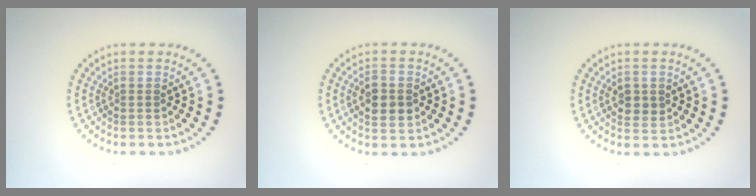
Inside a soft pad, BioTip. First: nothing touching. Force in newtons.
{"total": 3.0, "press": 3.0, "slide": 0.1}
{"total": 1.7, "press": 1.7, "slide": 0.3}